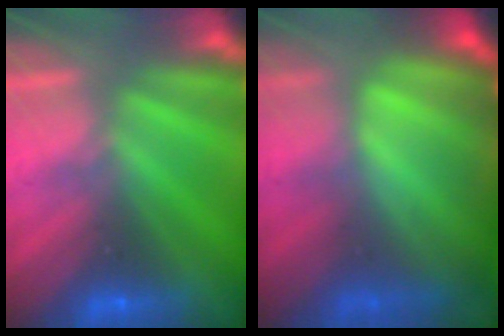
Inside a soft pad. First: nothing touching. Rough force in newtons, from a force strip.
{"total": 8.3}